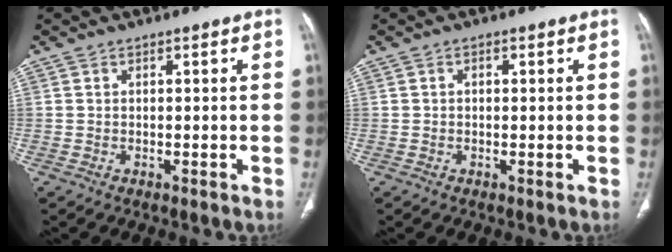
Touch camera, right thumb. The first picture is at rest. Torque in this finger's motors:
{"motor_torque": [-0.22, -0.18, -0.35, 0.32, 0.06]}